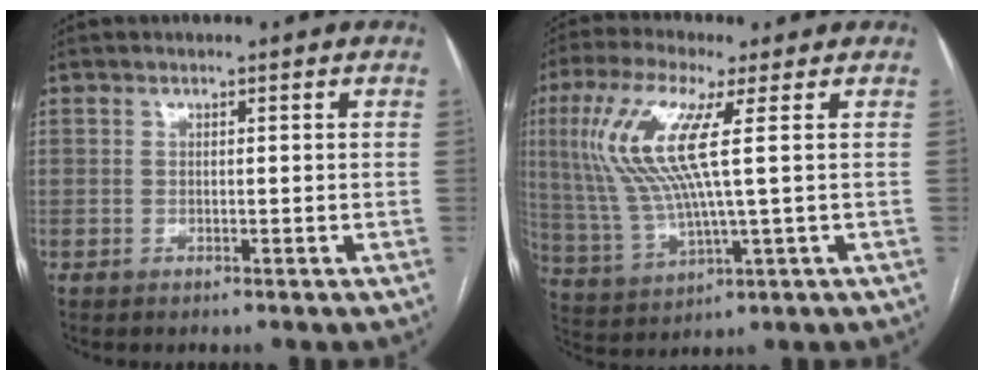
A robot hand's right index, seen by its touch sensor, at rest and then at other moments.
{"total": 12.5, "force": [3.0, 1.3, 12.0], "torque": [-0.285, 0.007, 0.059]}